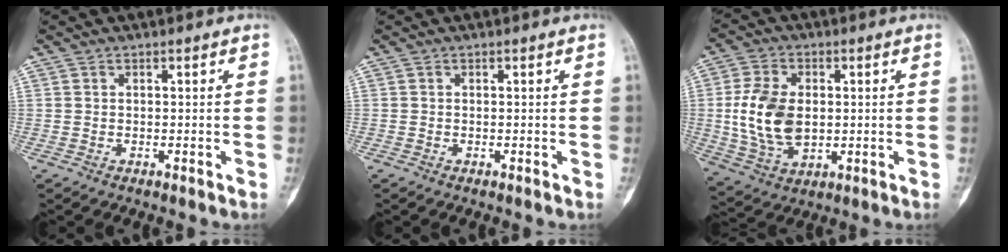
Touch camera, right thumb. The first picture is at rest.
{"total": 0.0}
{"total": 13.0, "force": [0.3, 8.4, 9.9], "torque": [-0.187, -0.004, 0.016]}